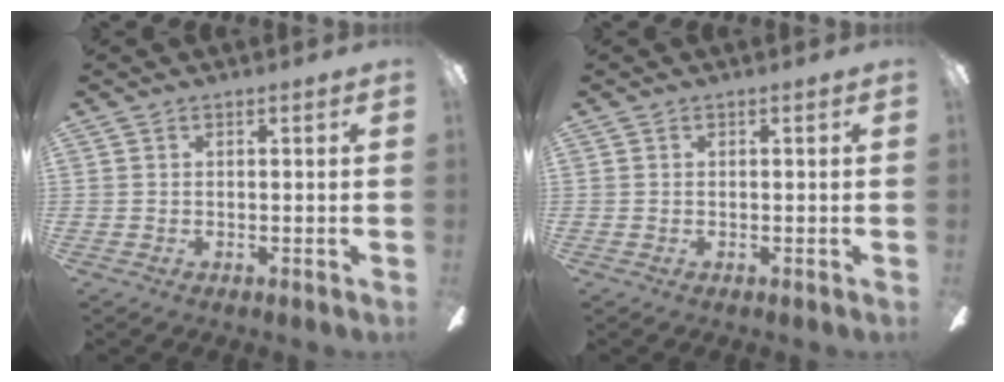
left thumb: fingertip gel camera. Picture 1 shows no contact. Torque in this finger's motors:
{"motor_torque": [0.00, 0.00, 0.00, 0.00, 0.00]}